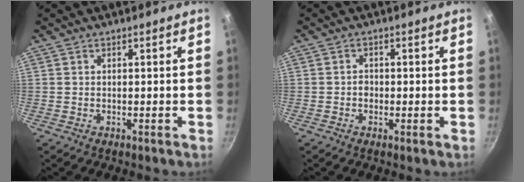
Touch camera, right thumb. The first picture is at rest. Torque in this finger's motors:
{"motor_torque": [0.02, -0.24, 0.26, -0.07, 0.05]}